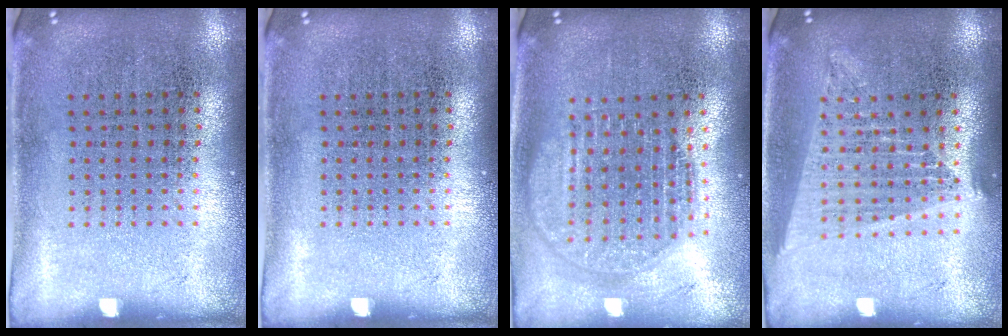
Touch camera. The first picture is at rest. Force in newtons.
{"total": 0.0}
{"total": 1.8, "press": 1.5, "slide": 1.0}
{"total": 1.8, "press": 1.6, "slide": 0.8}